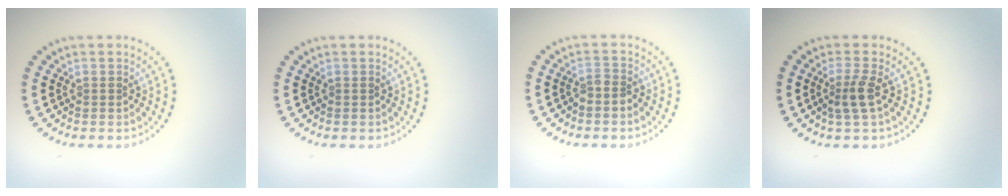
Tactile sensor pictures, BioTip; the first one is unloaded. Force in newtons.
{"total": 0.0}
{"total": 1.4, "press": 1.0, "slide": 0.9}
{"total": 2.3, "press": 1.8, "slide": 1.4}